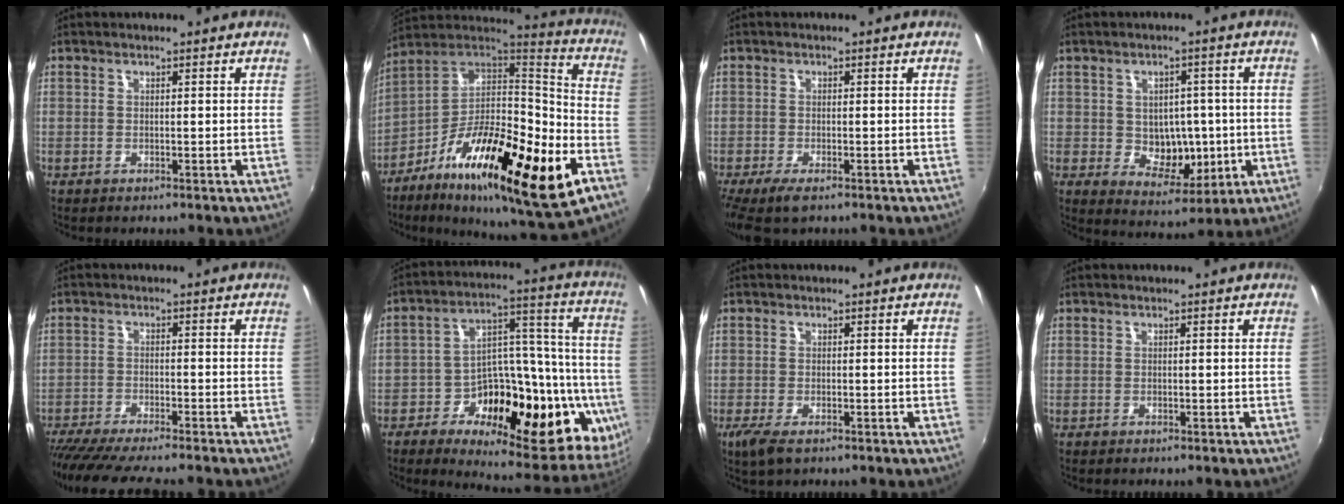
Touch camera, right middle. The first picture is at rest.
{"total": 29.4, "force": [-12.6, 8.3, 25.2], "torque": [-0.423, -0.027, -0.222]}
{"total": 5.2, "force": [-3.6, 1.3, 3.5], "torque": [-0.083, -0.023, -0.063]}
{"total": 8.7, "force": [-0.8, 6.8, 5.4], "torque": [-0.093, -0.008, 0.003]}
{"total": 12.9, "force": [-11.3, 0.8, 6.2], "torque": [-0.136, -0.038, -0.184]}
{"total": 26.5, "force": [-8.3, 14.5, 20.6], "torque": [-0.293, 0.021, -0.113]}
{"total": 4.0, "force": [-2.4, 1.2, 2.9], "torque": [-0.064, -0.015, -0.042]}
{"total": 0.0}